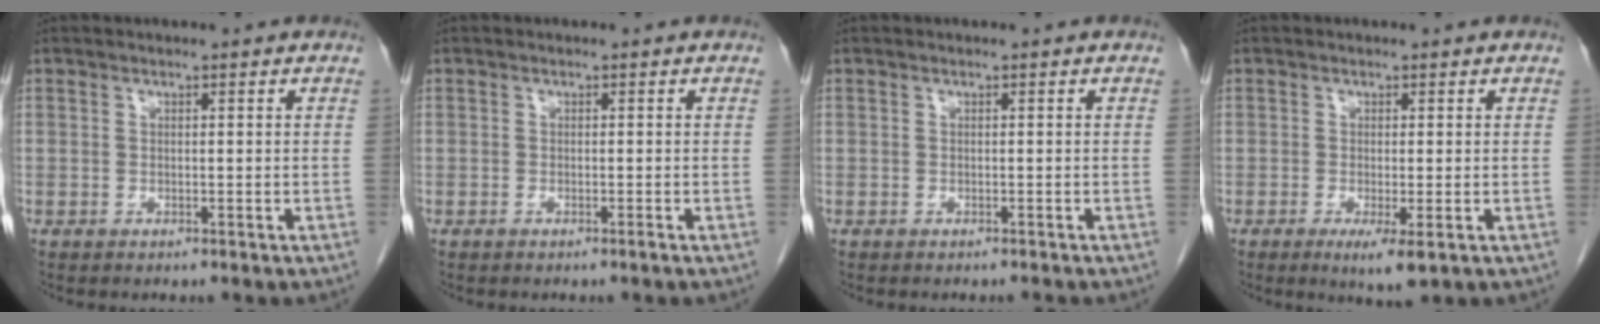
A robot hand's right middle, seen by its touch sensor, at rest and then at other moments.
{"total": 0.5, "force": [-0.4, -0.1, 0.3], "torque": [-0.005, 0.001, -0.008]}
{"total": 0.5, "force": [-0.5, -0.1, 0.1], "torque": [-0.006, -0.002, -0.008]}
{"total": 3.7, "force": [-1.5, 0.5, 3.4], "torque": [-0.048, -0.010, -0.018]}